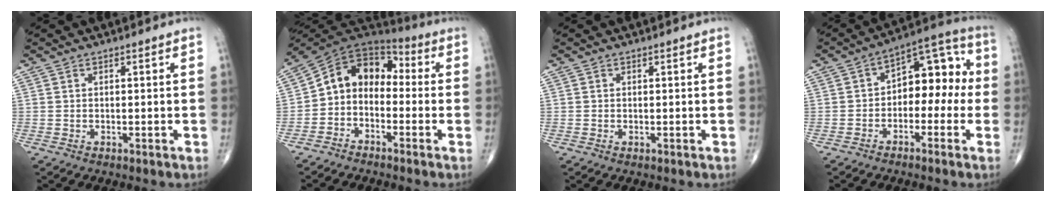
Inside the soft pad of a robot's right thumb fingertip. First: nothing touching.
{"total": 10.8, "force": [-1.8, 8.1, 6.8], "torque": [-0.088, 0.066, -0.051]}
{"total": 0.0}
{"total": 11.7, "force": [-1.0, 7.3, 9.1], "torque": [-0.084, 0.051, -0.030]}